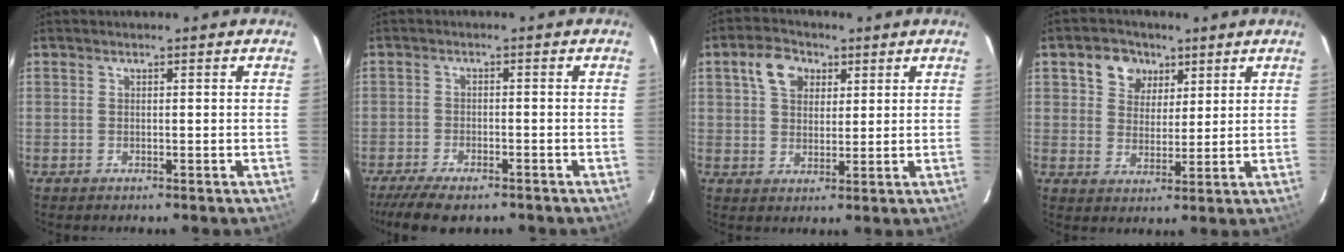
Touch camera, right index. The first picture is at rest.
{"total": 9.0, "force": [-7.2, 2.8, 4.7], "torque": [-0.116, -0.024, -0.121]}
{"total": 6.8, "force": [2.9, 4.9, 3.8], "torque": [-0.066, 0.026, 0.053]}
{"total": 7.0, "force": [3.5, 5.6, 2.4], "torque": [-0.046, 0.020, 0.061]}